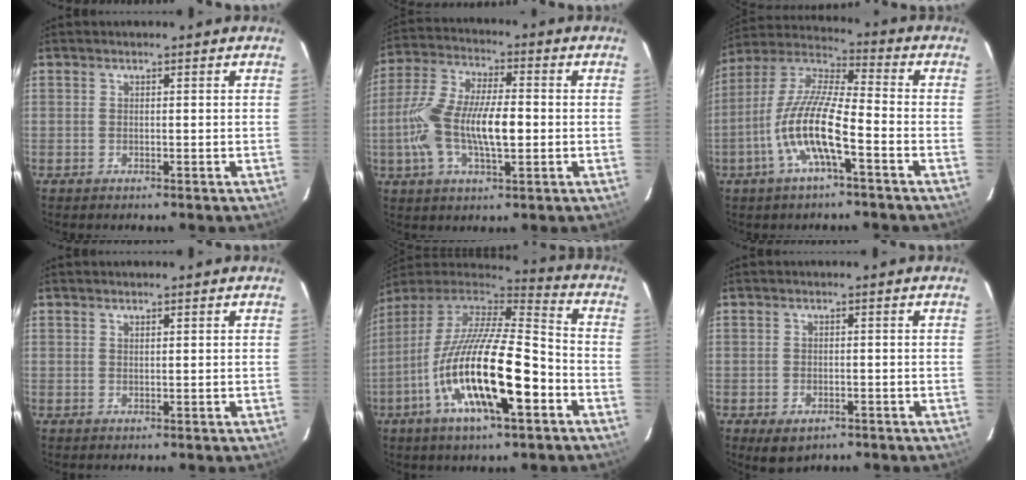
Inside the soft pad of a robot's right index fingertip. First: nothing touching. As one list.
[{"total": 15.2, "force": [-2.1, 5.8, 13.9], "torque": [-0.278, 0.003, -0.042]}, {"total": 13.4, "force": [-5.2, 2.5, 12.2], "torque": [-0.247, 0.000, -0.106]}, {"total": 0.7, "force": [0.5, 0.2, 0.4], "torque": [-0.007, 0.001, 0.010]}, {"total": 23.1, "force": [-8.4, 6.1, 20.6], "torque": [-0.373, -0.035, -0.156]}, {"total": 4.2, "force": [-2.2, 2.7, 2.3], "torque": [-0.046, -0.012, -0.028]}]